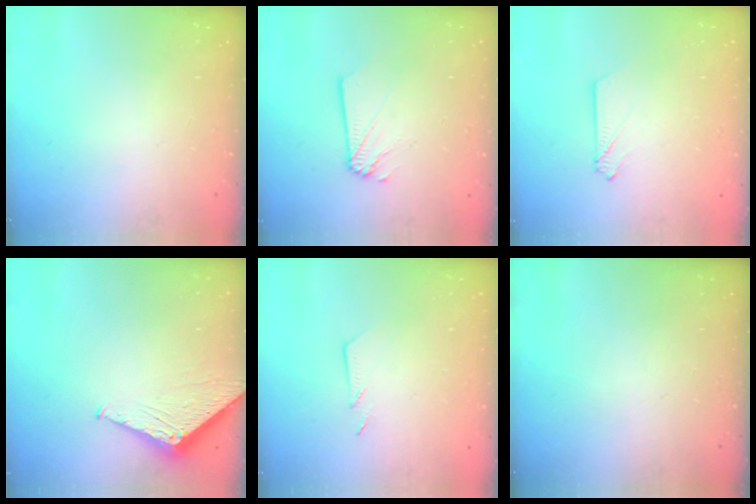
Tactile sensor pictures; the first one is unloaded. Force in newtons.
{"total": 1.2, "press": 1.2, "slide": 0.1}
{"total": 2.6, "press": 2.6, "slide": 0.3}
{"total": 3.8, "press": 3.7, "slide": 0.5}
{"total": 4.2, "press": 4.2, "slide": 0.5}
{"total": 0.0}